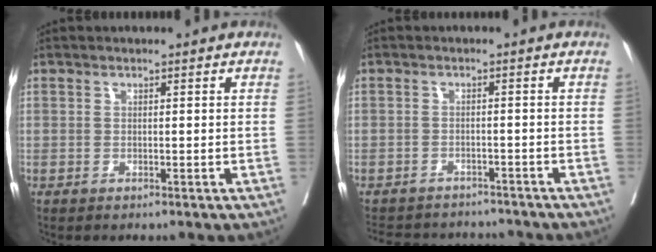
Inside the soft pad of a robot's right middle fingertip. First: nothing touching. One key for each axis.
{"total": 10.3, "fx": -9.6, "fy": 2.9, "fz": 2.1, "tx": -0.038, "ty": 0.011, "tz": -0.124}